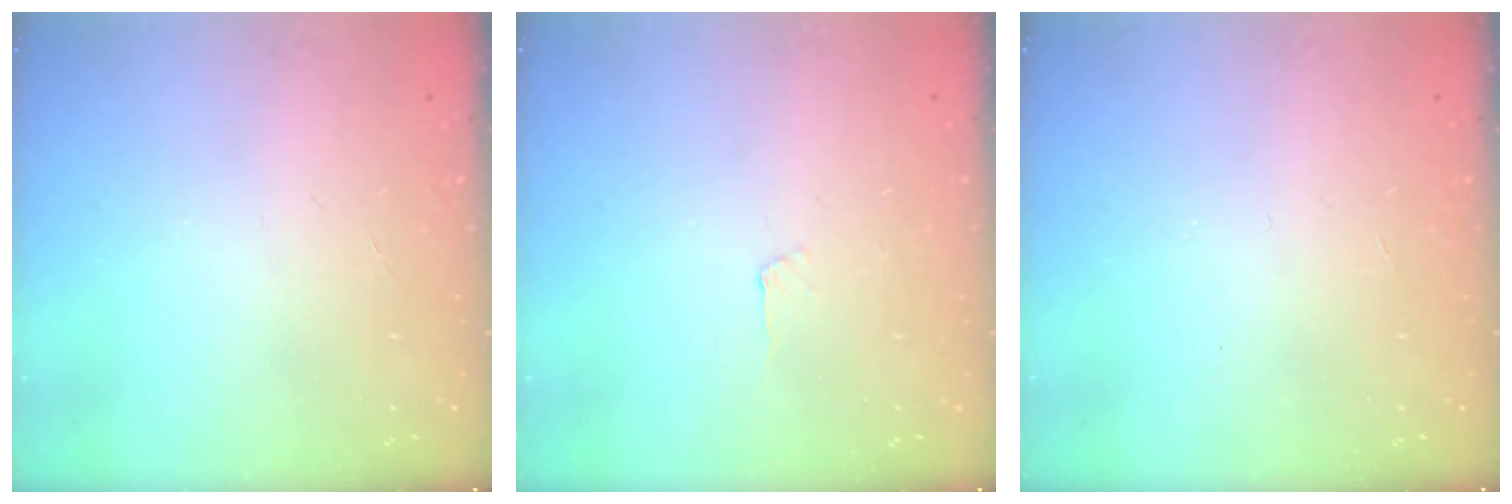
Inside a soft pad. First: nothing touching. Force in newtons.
{"total": 2.5, "press": 2.5, "slide": 0.3}
{"total": 0.0}